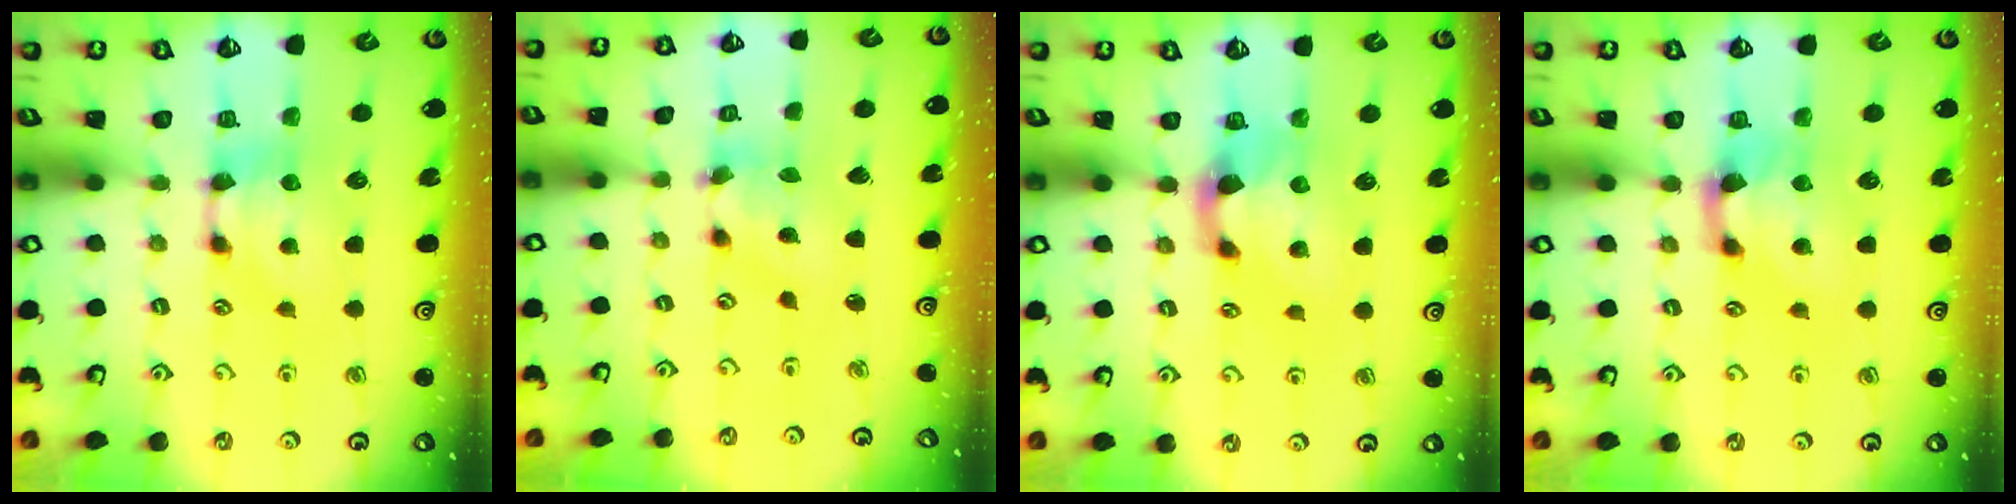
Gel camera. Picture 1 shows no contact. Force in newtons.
{"total": 4.3, "press": 4.0, "slide": 1.8}
{"total": 2.0, "press": 1.5, "slide": 1.4}
{"total": 2.2, "press": 2.1, "slide": 0.9}